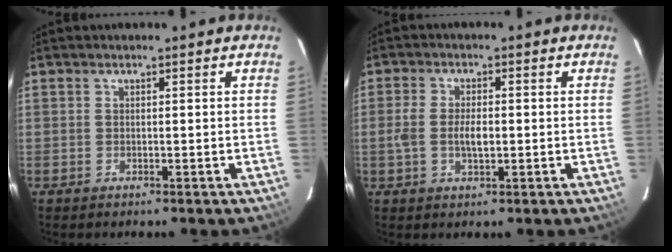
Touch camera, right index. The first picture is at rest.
{"total": 4.5, "force": [-0.7, 2.1, 4.0], "torque": [-0.080, 0.003, -0.014]}